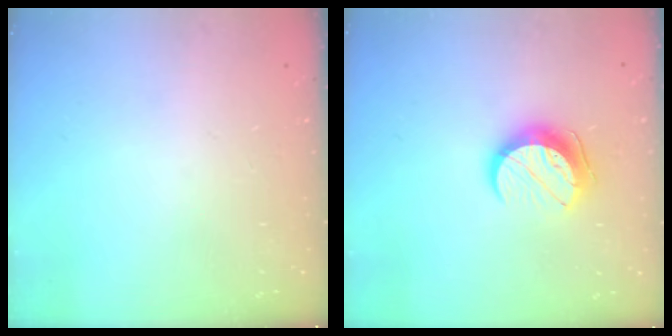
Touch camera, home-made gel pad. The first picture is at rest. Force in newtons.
{"total": 10.4, "press": 10.3, "slide": 0.7}